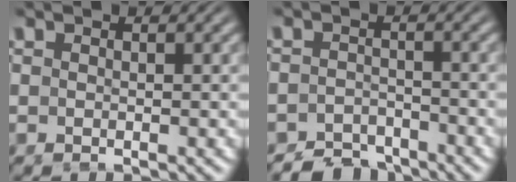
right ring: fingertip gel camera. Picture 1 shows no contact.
{"total": 5.7, "force": [-5.4, 2.0, 0.2], "torque": [0.018, -0.020, -0.095]}